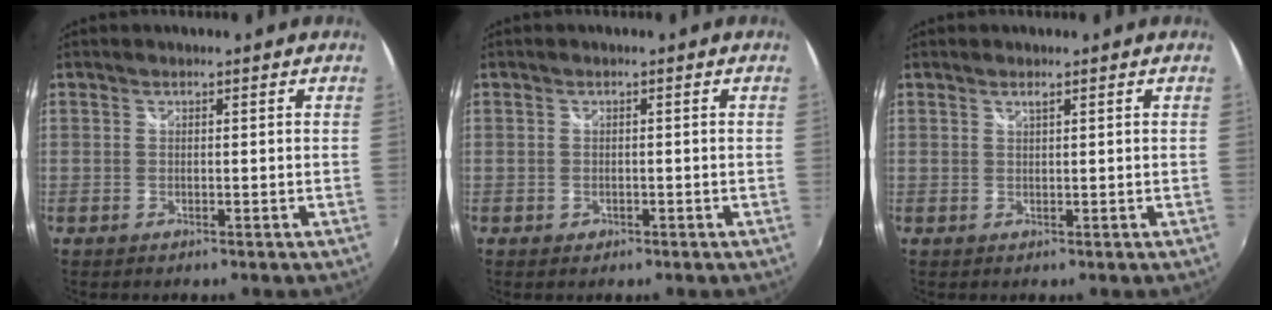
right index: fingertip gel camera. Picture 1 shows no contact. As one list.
[{"total": 1.3, "force": [-0.6, 1.1, 0.3], "torque": [-0.007, -0.003, -0.009]}, {"total": 0.7, "force": [0.5, 0.0, 0.4], "torque": [-0.006, 0.001, 0.009]}]